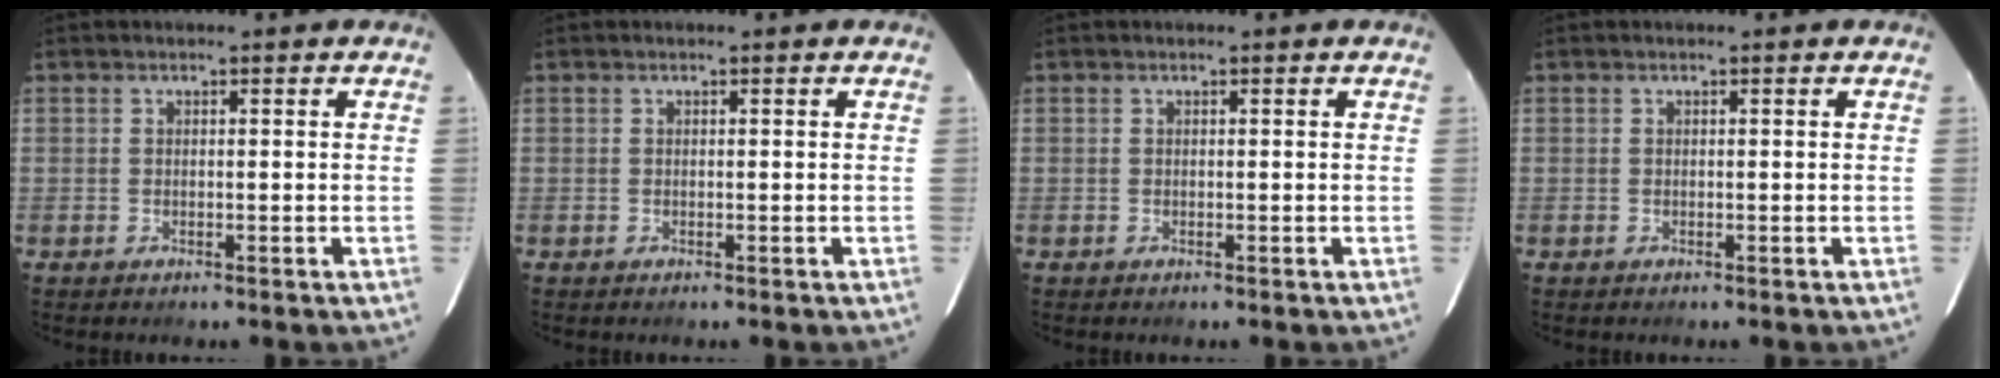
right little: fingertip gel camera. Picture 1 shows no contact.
{"total": 0.0}
{"total": 0.0}
{"total": 0.0}